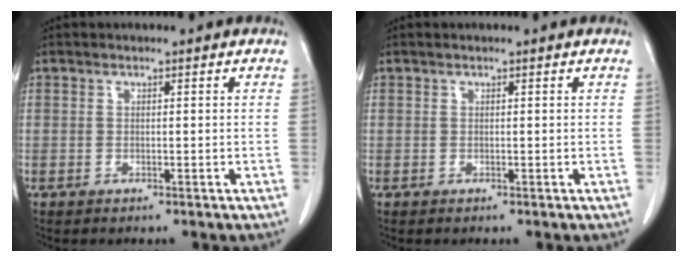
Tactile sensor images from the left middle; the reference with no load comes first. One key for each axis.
{"total": 0.0}